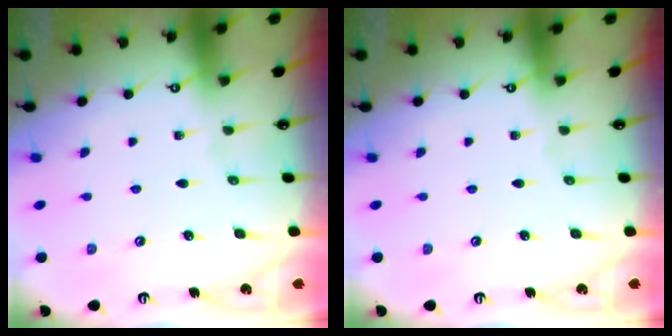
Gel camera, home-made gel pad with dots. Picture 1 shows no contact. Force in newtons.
{"total": 0.0}